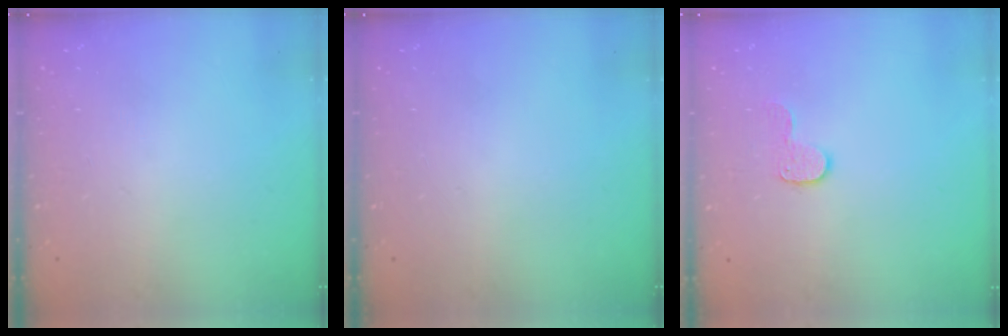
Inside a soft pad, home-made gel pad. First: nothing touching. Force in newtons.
{"total": 0.0}
{"total": 6.7, "press": 6.7, "slide": 0.4}